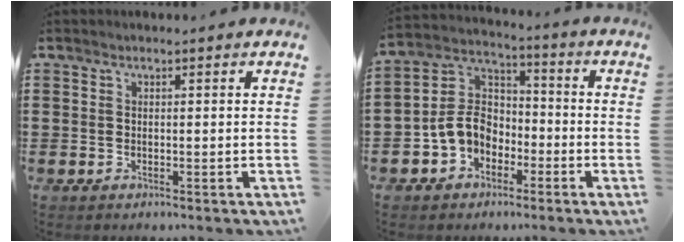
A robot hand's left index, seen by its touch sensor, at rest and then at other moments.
{"total": 7.1, "force": [-2.5, 5.8, 3.4], "torque": [-0.101, 0.009, -0.057]}